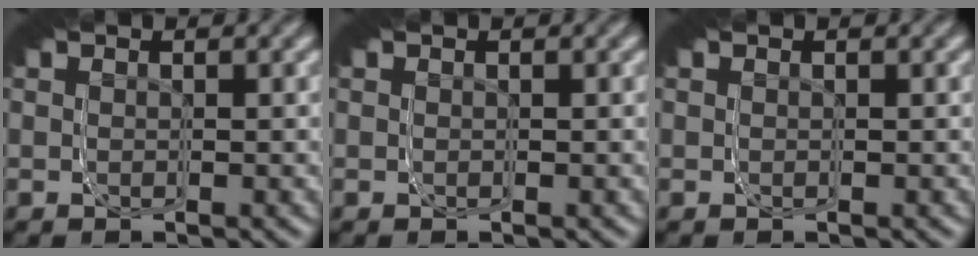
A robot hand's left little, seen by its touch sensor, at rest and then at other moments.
{"total": 0.0}
{"total": 0.0}